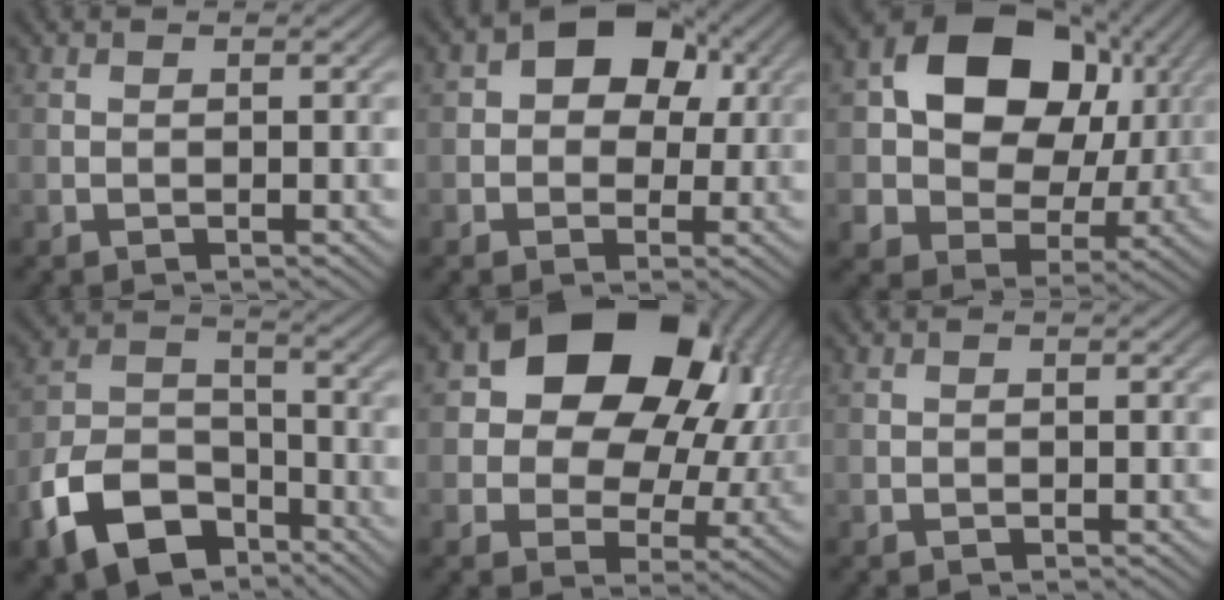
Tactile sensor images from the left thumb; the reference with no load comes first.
{"total": 8.2, "force": [2.1, 6.3, 4.9], "torque": [-0.061, 0.021, 0.006]}
{"total": 15.0, "force": [3.6, 11.4, 9.1], "torque": [-0.151, 0.003, 0.059]}
{"total": 11.8, "force": [-6.8, 7.0, 6.6], "torque": [-0.149, -0.018, -0.138]}
{"total": 17.4, "force": [5.7, 12.4, 10.9], "torque": [-0.154, 0.010, 0.104]}
{"total": 0.0}